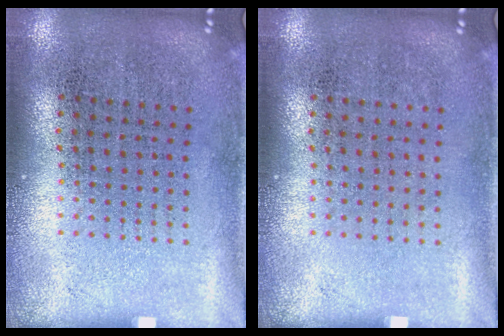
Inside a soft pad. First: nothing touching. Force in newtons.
{"total": 0.0}